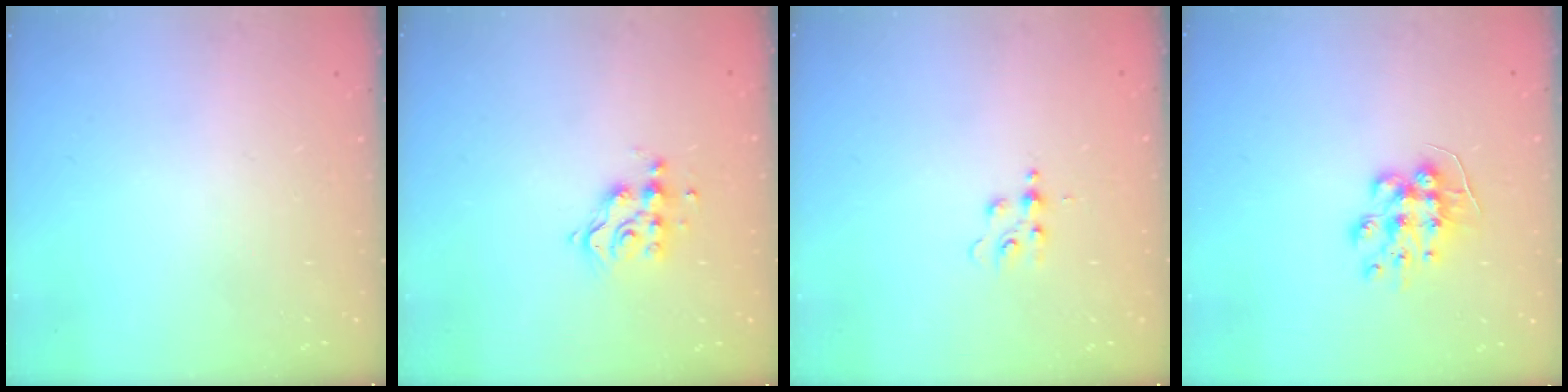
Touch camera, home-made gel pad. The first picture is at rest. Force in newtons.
{"total": 8.0, "press": 8.0, "slide": 0.5}
{"total": 4.3, "press": 4.3, "slide": 0.5}
{"total": 9.0, "press": 9.0, "slide": 0.4}